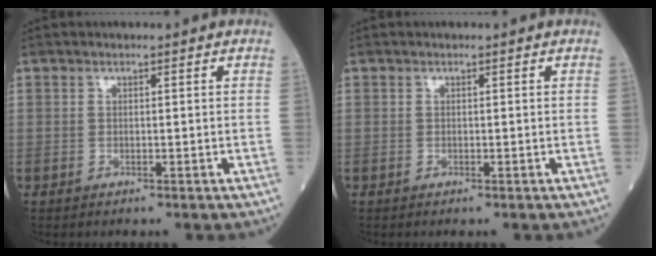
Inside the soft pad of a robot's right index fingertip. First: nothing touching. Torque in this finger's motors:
{"motor_torque": [0.00, 0.00, 0.00, -0.01]}